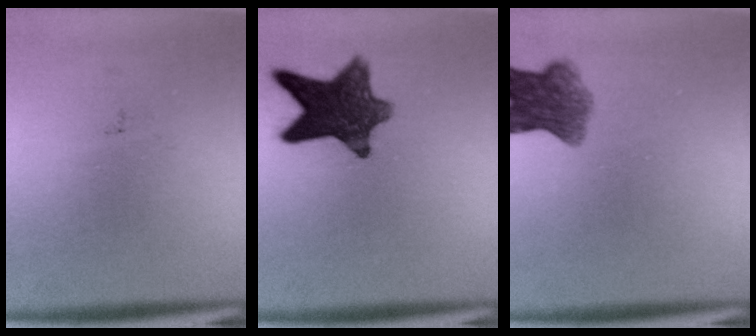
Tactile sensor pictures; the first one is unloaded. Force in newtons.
{"total": 11.5}
{"total": 6.5}